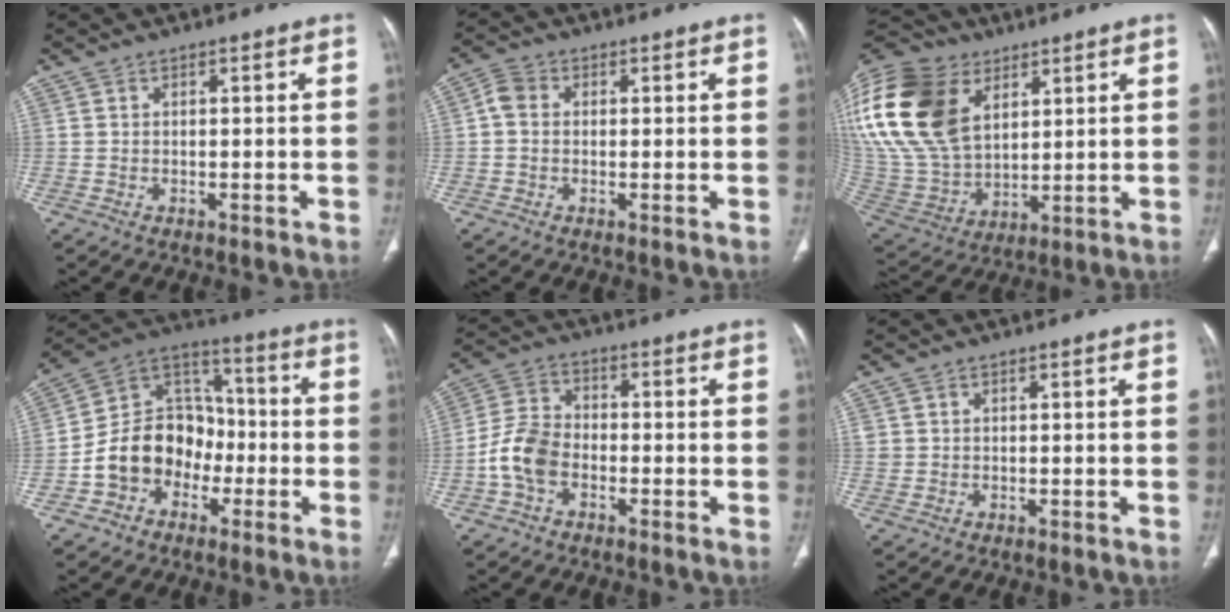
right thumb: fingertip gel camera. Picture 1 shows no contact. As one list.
[{"total": 3.2, "force": [0.1, 2.5, 1.9], "torque": [-0.032, 0.006, -0.010]}, {"total": 30.0, "force": [11.3, 20.1, 19.3], "torque": [-0.447, 0.014, 0.228]}, {"total": 14.5, "force": [-4.4, 11.7, 7.3], "torque": [-0.087, 0.061, -0.083]}, {"total": 8.0, "force": [-2.8, 5.4, 5.2], "torque": [-0.099, 0.025, -0.064]}, {"total": 1.0, "force": [0.2, 0.9, 0.1], "torque": [0.009, 0.002, 0.001]}]